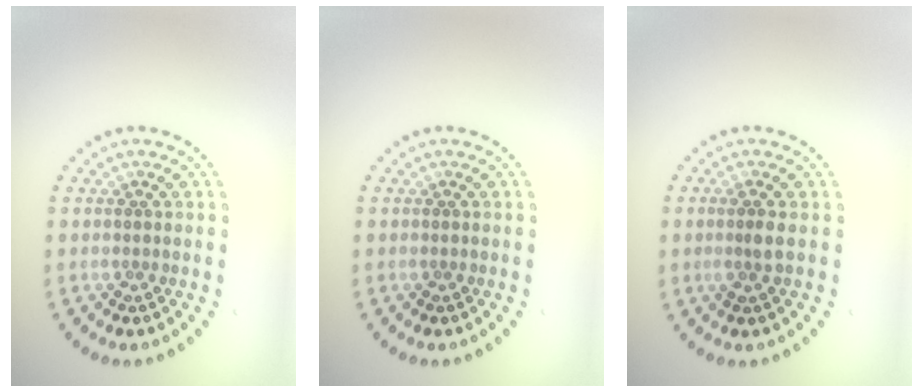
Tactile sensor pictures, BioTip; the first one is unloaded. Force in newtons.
{"total": 0.0}
{"total": 1.5, "press": 1.3, "slide": 0.8}